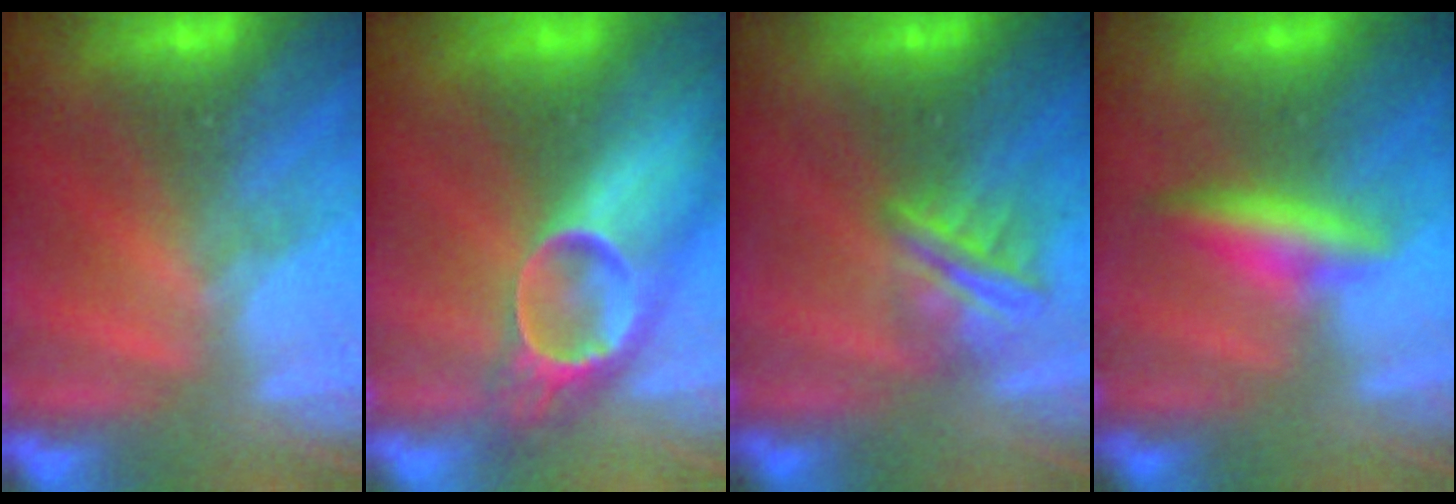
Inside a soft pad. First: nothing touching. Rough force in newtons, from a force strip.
{"total": 6.2}
{"total": 2.9}
{"total": 2.1}